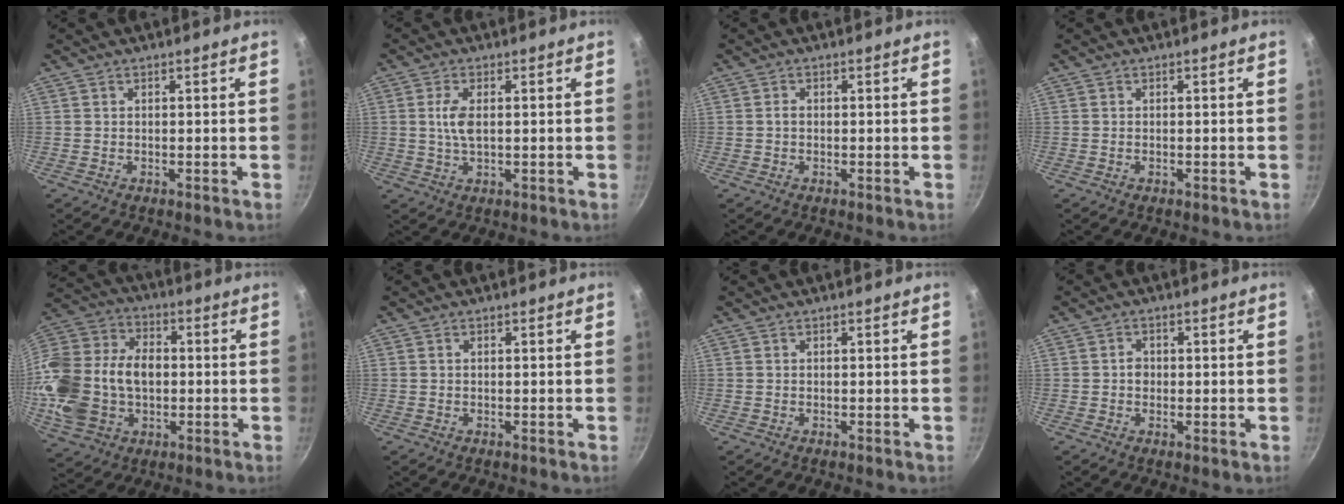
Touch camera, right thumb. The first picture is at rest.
{"total": 4.3, "force": [0.5, 2.0, 3.8], "torque": [-0.085, 0.001, 0.012]}
{"total": 0.9, "force": [-0.1, 0.7, 0.6], "torque": [-0.006, 0.002, -0.005]}
{"total": 0.0}
{"total": 24.6, "force": [-1.6, 17.0, 17.7], "torque": [-0.398, 0.017, -0.019]}
{"total": 0.0}
{"total": 0.0}
{"total": 2.1, "force": [0.0, 1.7, 1.2], "torque": [-0.004, 0.004, -0.003]}